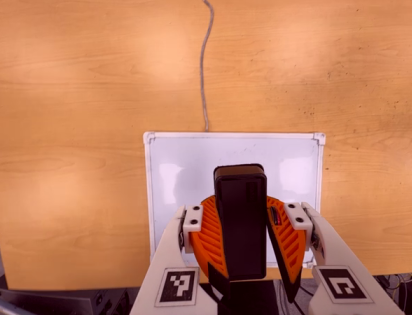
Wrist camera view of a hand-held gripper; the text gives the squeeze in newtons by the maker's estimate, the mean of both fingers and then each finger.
{"total": 11.9, "left": 11.7, "right": 12.1}